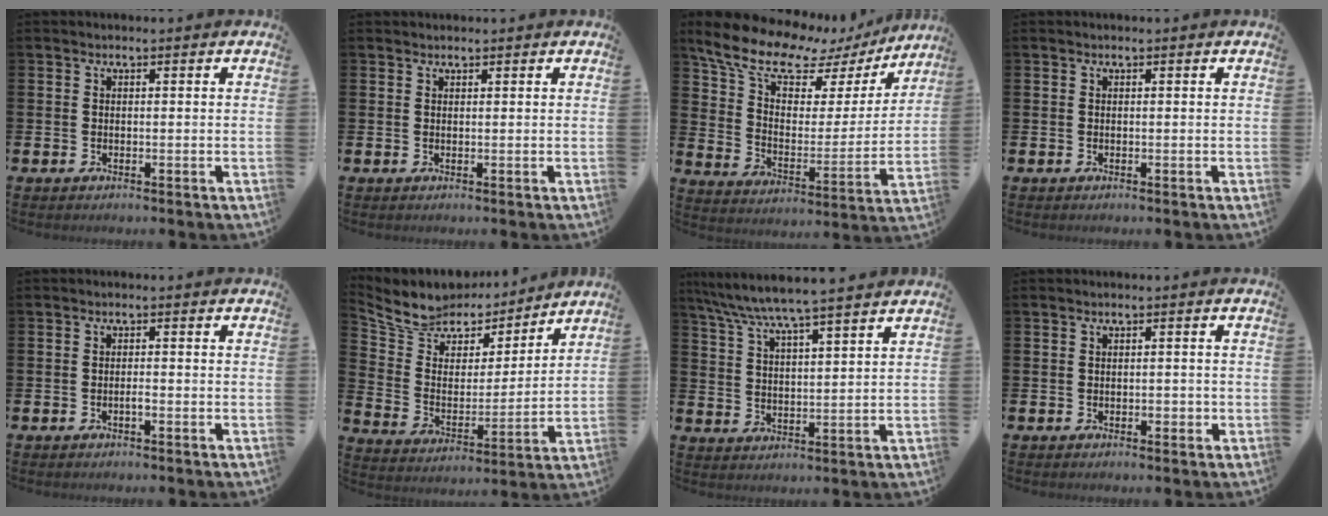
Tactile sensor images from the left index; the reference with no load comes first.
{"total": 0.7, "force": [0.7, 0.2, -0.1], "torque": [0.018, -0.005, 0.009]}
{"total": 12.8, "force": [10.3, 5.0, 5.6], "torque": [-0.147, -0.055, 0.179]}
{"total": 0.0}
{"total": 0.9, "force": [-0.4, 0.2, 0.8], "torque": [-0.024, 0.000, -0.005]}
{"total": 7.8, "force": [7.0, 3.5, 0.2], "torque": [-0.055, -0.057, 0.123]}
{"total": 7.0, "force": [6.6, -0.2, 2.4], "torque": [-0.075, -0.033, 0.116]}
{"total": 1.1, "force": [-0.4, 0.6, 0.9], "torque": [-0.015, 0.001, -0.008]}